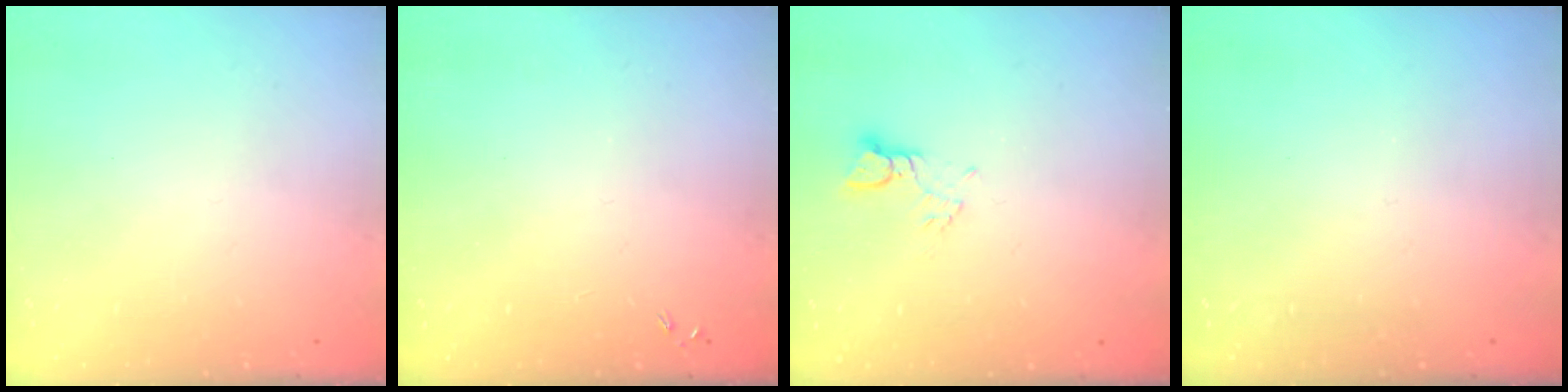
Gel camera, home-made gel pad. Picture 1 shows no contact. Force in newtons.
{"total": 0.0}
{"total": 3.2, "press": 3.2, "slide": 0.2}
{"total": 0.0}